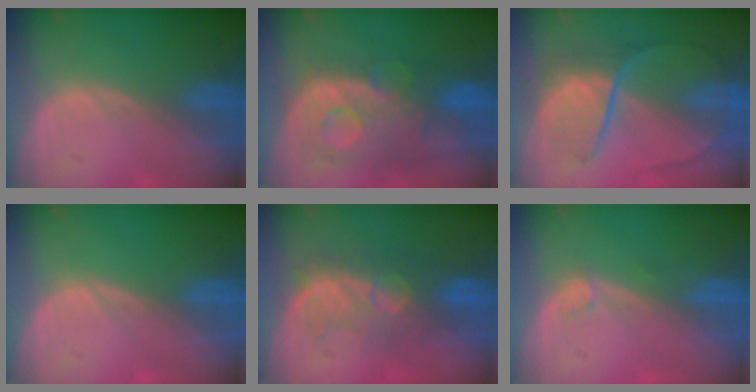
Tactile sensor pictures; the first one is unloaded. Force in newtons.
{"total": 11.2, "press": 9.7, "slide": 5.5}
{"total": 8.1, "press": 7.3, "slide": 3.5}
{"total": 0.0}
{"total": 8.1, "press": 7.9, "slide": 1.7}
{"total": 0.8, "press": 0.7, "slide": 0.1}